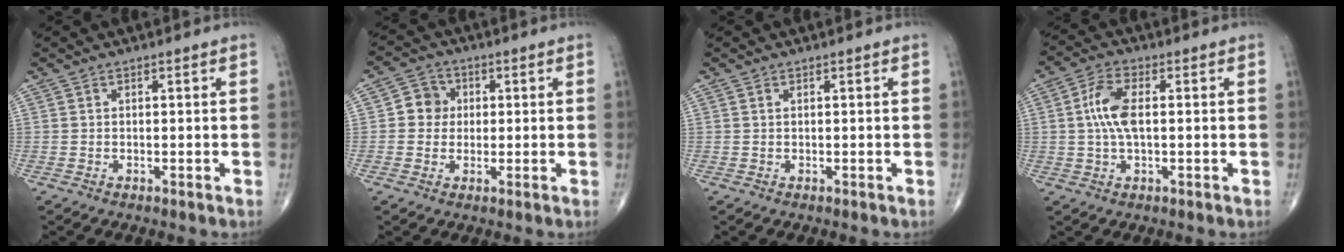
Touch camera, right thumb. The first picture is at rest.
{"total": 5.0, "force": [0.5, 4.6, 1.7], "torque": [-0.001, 0.008, -0.002]}
{"total": 0.0}
{"total": 6.8, "force": [0.5, 3.0, 6.1], "torque": [-0.135, 0.010, 0.005]}